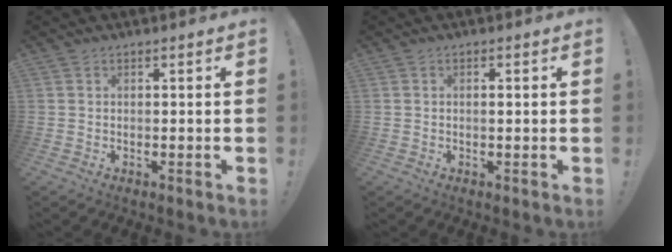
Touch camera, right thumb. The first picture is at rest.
{"total": 0.9, "force": [0.2, 0.0, 0.8], "torque": [-0.003, -0.005, -0.001]}